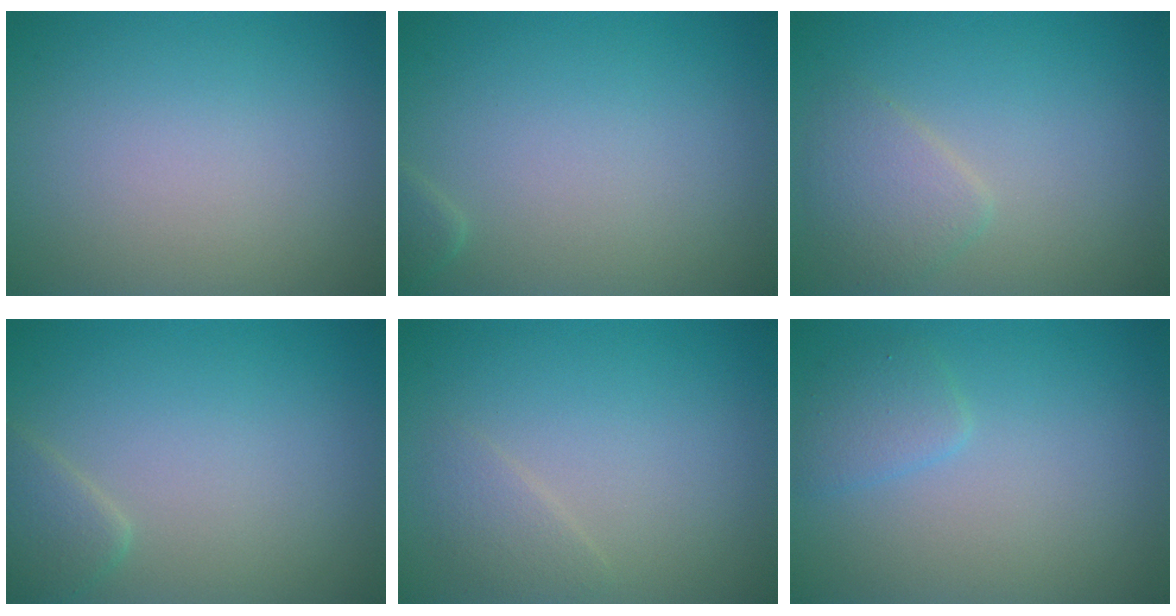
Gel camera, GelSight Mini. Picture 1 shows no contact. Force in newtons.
{"total": 0.8, "press": 0.8, "slide": 0.1}
{"total": 2.4, "press": 2.4, "slide": 0.1}
{"total": 1.9, "press": 1.9, "slide": 0.1}
{"total": 1.4, "press": 1.4, "slide": 0.1}
{"total": 1.7, "press": 1.7, "slide": 0.0}